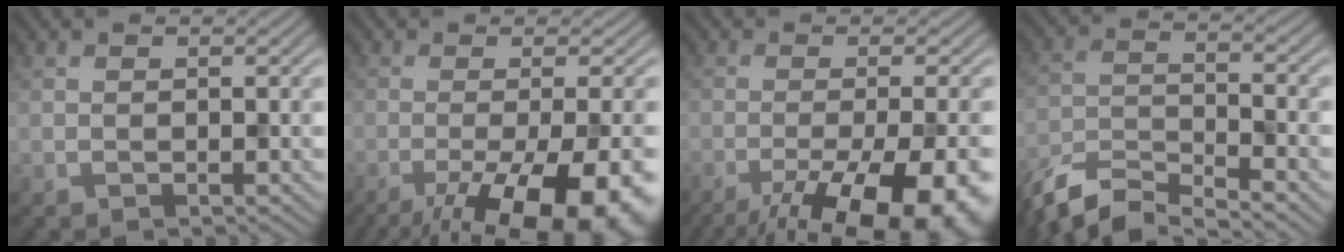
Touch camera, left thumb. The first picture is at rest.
{"total": 15.7, "force": [-8.1, 4.6, 12.7], "torque": [-0.170, -0.018, -0.108]}
{"total": 15.7, "force": [-9.4, 4.4, 11.8], "torque": [-0.166, -0.028, -0.127]}
{"total": 8.9, "force": [-7.6, 2.0, 4.2], "torque": [-0.087, -0.007, -0.153]}